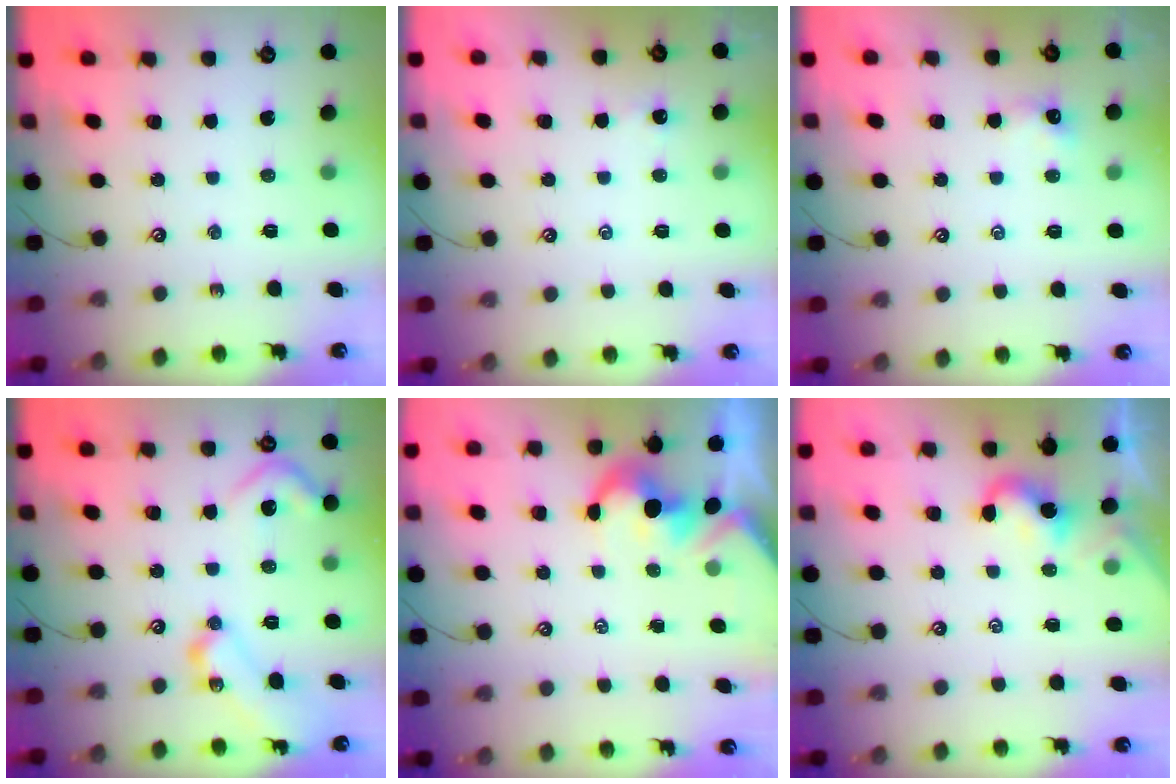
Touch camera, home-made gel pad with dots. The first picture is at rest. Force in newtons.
{"total": 1.5, "press": 1.4, "slide": 0.2}
{"total": 0.0}
{"total": 19.3, "press": 19.3, "slide": 0.8}
{"total": 1.2, "press": 0.9, "slide": 0.8}
{"total": 1.2, "press": 1.2, "slide": 0.2}